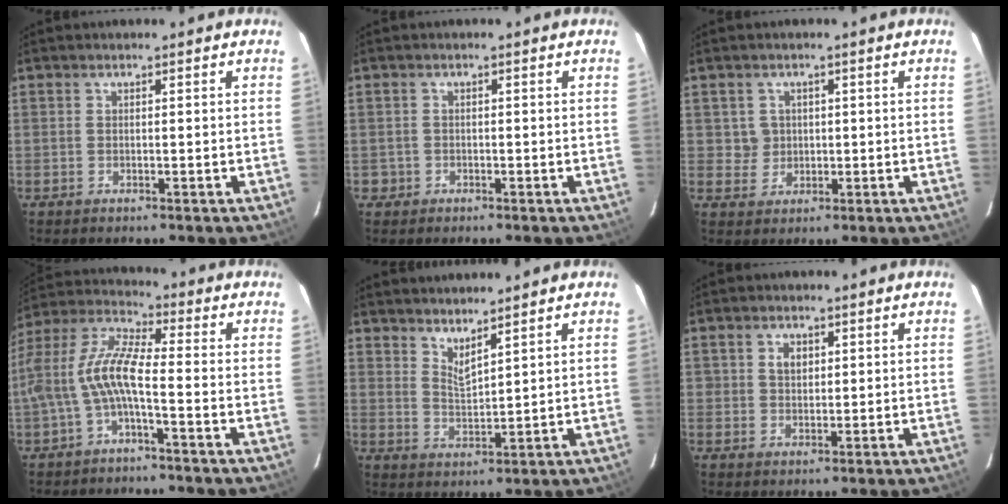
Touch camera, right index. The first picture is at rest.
{"total": 1.8, "force": [-0.6, 1.7, 0.0], "torque": [-0.001, 0.007, -0.005]}
{"total": 3.3, "force": [0.6, 3.2, 0.1], "torque": [0.005, 0.013, 0.011]}
{"total": 11.0, "force": [-2.8, 2.8, 10.2], "torque": [-0.225, 0.013, -0.056]}
{"total": 4.0, "force": [3.5, 0.5, 1.9], "torque": [-0.033, -0.009, 0.061]}
{"total": 2.8, "force": [0.9, 2.3, 1.3], "torque": [-0.019, 0.007, 0.017]}